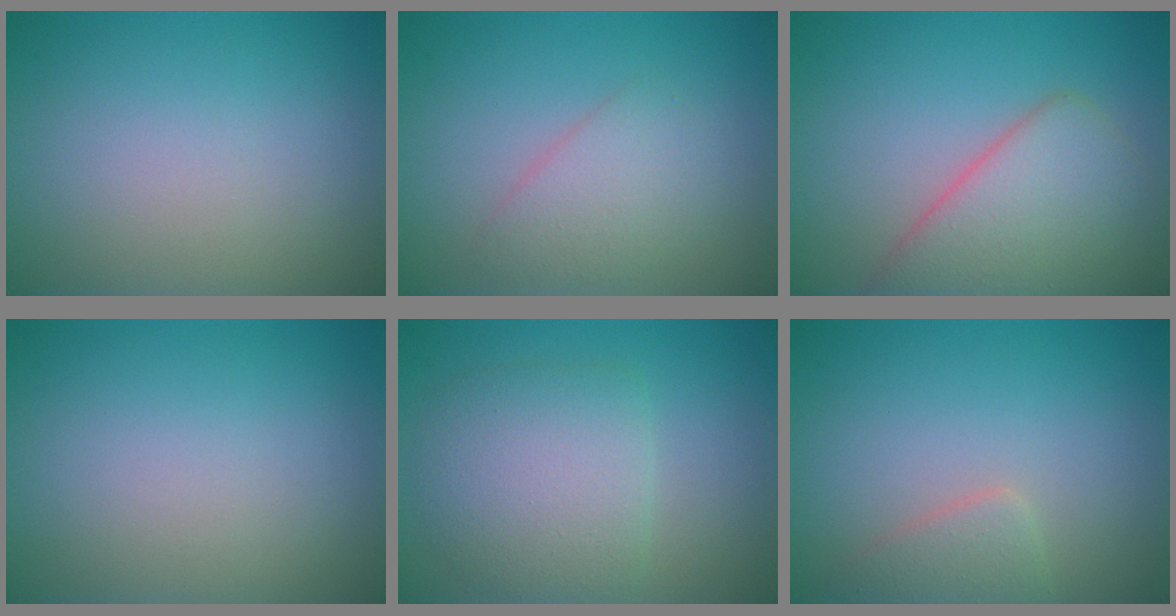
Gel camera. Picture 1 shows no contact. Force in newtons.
{"total": 2.4, "press": 2.4, "slide": 0.1}
{"total": 6.1, "press": 6.1, "slide": 0.1}
{"total": 0.0}
{"total": 4.9, "press": 4.9, "slide": 0.2}
{"total": 1.9, "press": 1.9, "slide": 0.2}